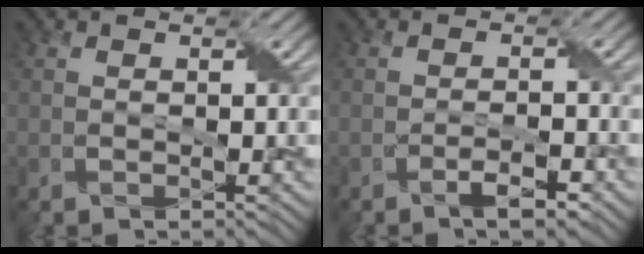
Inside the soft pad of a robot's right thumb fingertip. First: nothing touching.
{"total": 2.5, "force": [-1.7, 0.4, 1.8], "torque": [-0.035, 0.006, -0.032]}